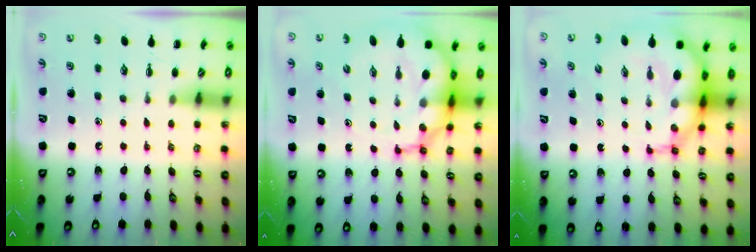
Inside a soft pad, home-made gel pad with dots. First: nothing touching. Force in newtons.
{"total": 13.6, "press": 13.2, "slide": 3.6}
{"total": 11.7, "press": 11.3, "slide": 3.2}